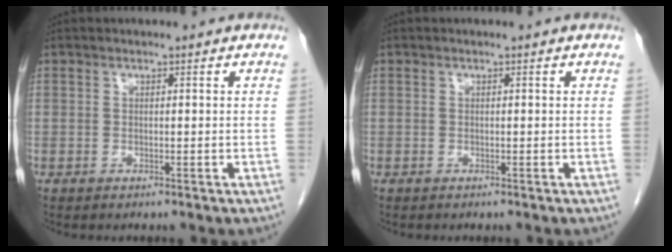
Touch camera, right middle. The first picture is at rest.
{"total": 0.0}